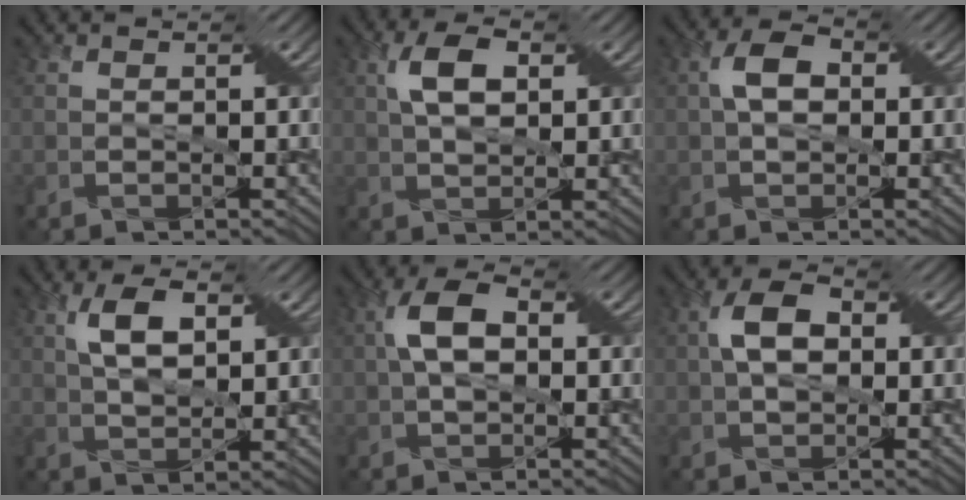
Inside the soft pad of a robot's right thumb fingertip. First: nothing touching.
{"total": 5.4, "force": [1.7, 2.6, 4.3], "torque": [-0.086, 0.011, 0.029]}
{"total": 4.3, "force": [0.5, 2.7, 3.3], "torque": [-0.066, 0.007, 0.003]}
{"total": 4.7, "force": [2.0, 2.0, 3.8], "torque": [-0.075, 0.007, 0.037]}
{"total": 6.4, "force": [0.7, 3.6, 5.2], "torque": [-0.108, 0.012, 0.005]}
{"total": 5.5, "force": [0.6, 3.3, 4.3], "torque": [-0.085, 0.010, 0.003]}